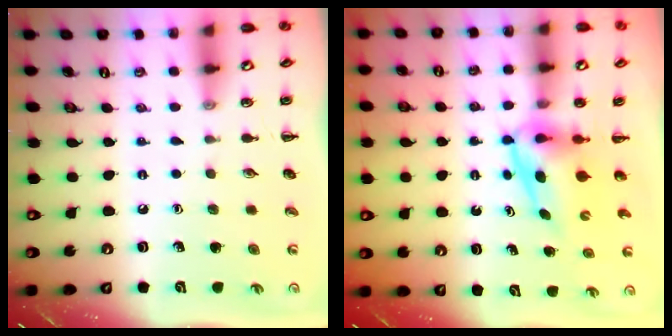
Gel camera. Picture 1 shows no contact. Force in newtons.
{"total": 6.4, "press": 6.3, "slide": 1.2}